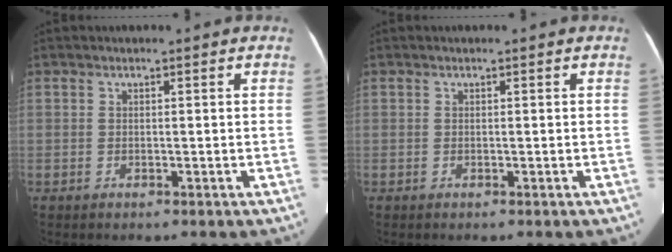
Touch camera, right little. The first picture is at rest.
{"total": 0.0}